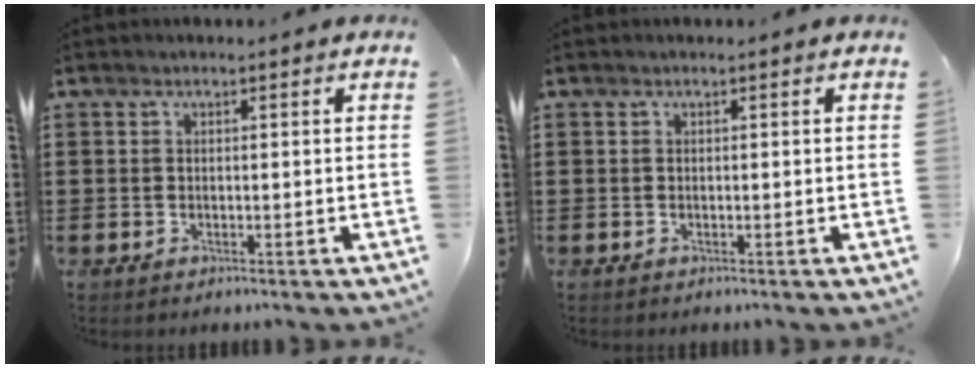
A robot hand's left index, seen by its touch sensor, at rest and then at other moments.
{"total": 0.0}